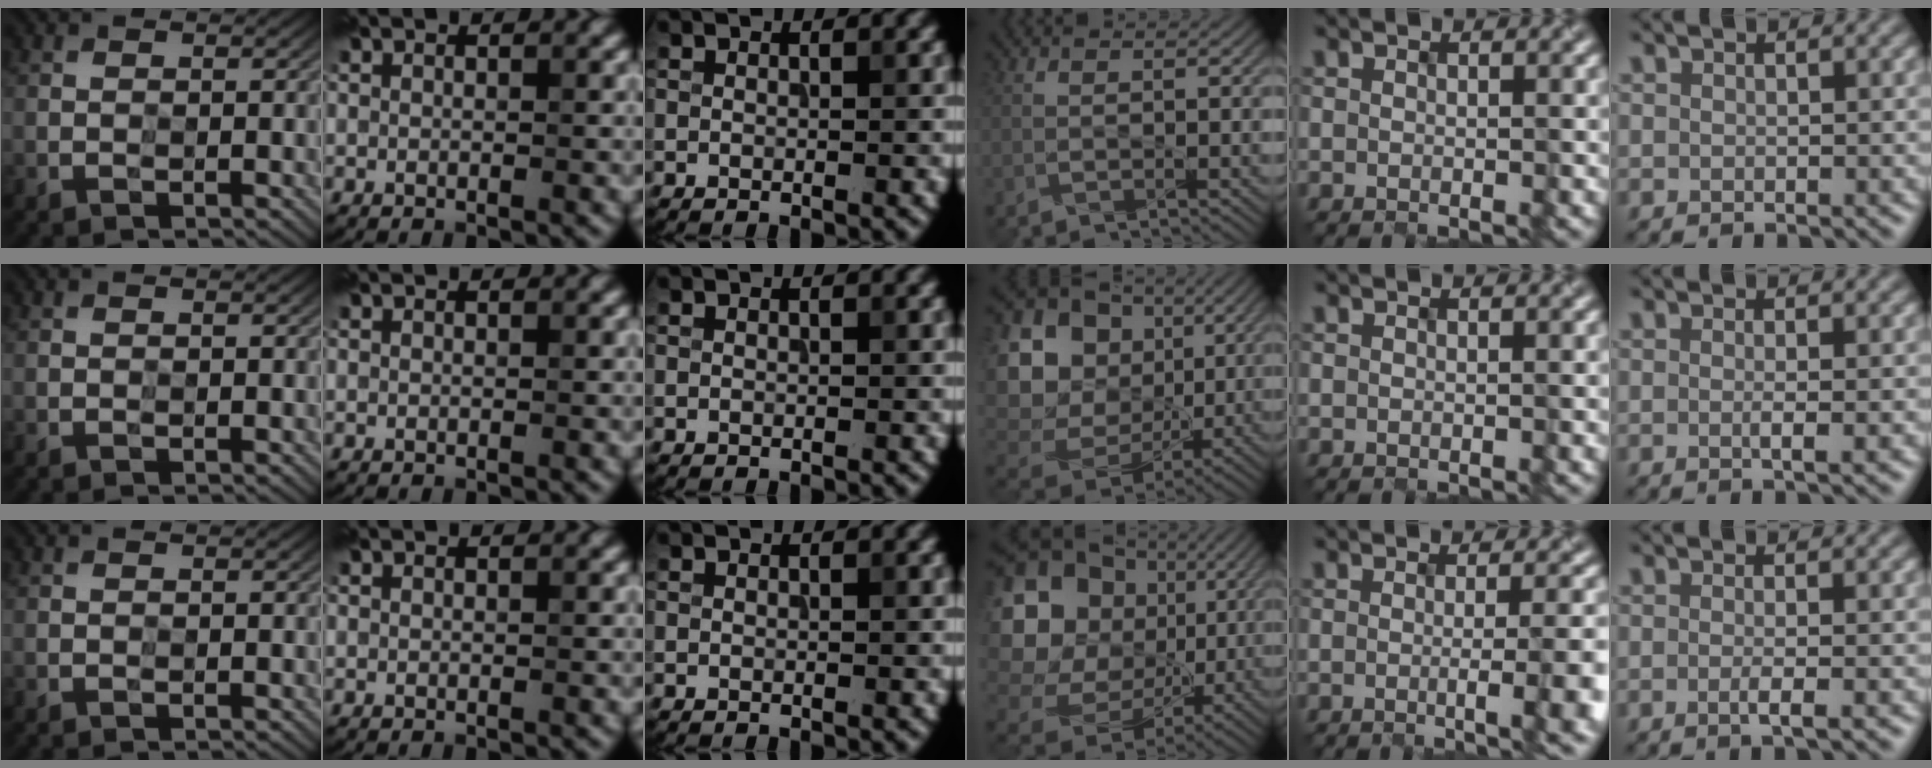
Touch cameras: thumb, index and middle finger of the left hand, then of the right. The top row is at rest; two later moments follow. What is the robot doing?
{"motion": "insert", "object": "file holder"}